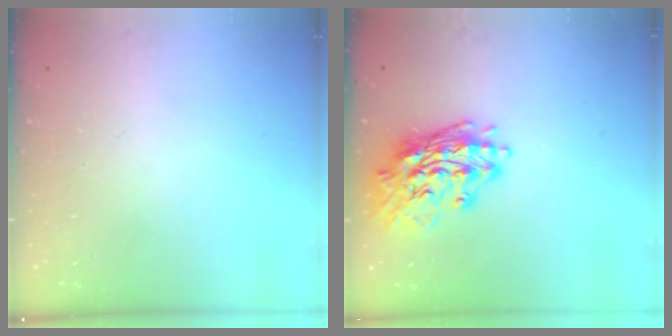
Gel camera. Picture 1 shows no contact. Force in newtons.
{"total": 17.1, "press": 16.9, "slide": 2.4}